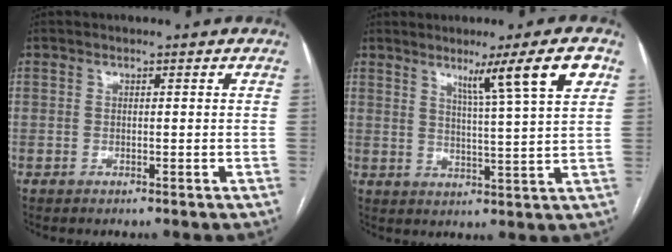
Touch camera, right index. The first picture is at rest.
{"total": 9.4, "force": [4.9, -1.4, 7.9], "torque": [-0.119, -0.004, 0.077]}